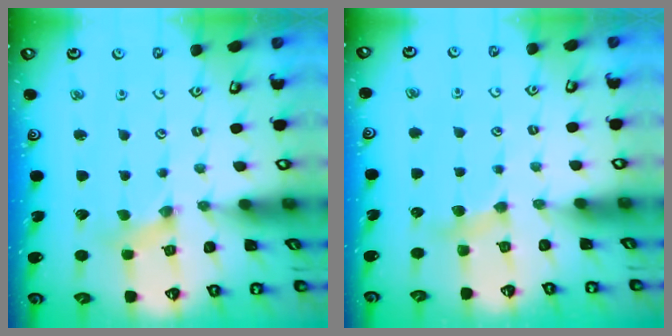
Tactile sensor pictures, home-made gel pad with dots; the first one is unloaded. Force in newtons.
{"total": 3.9, "press": 3.9, "slide": 0.6}